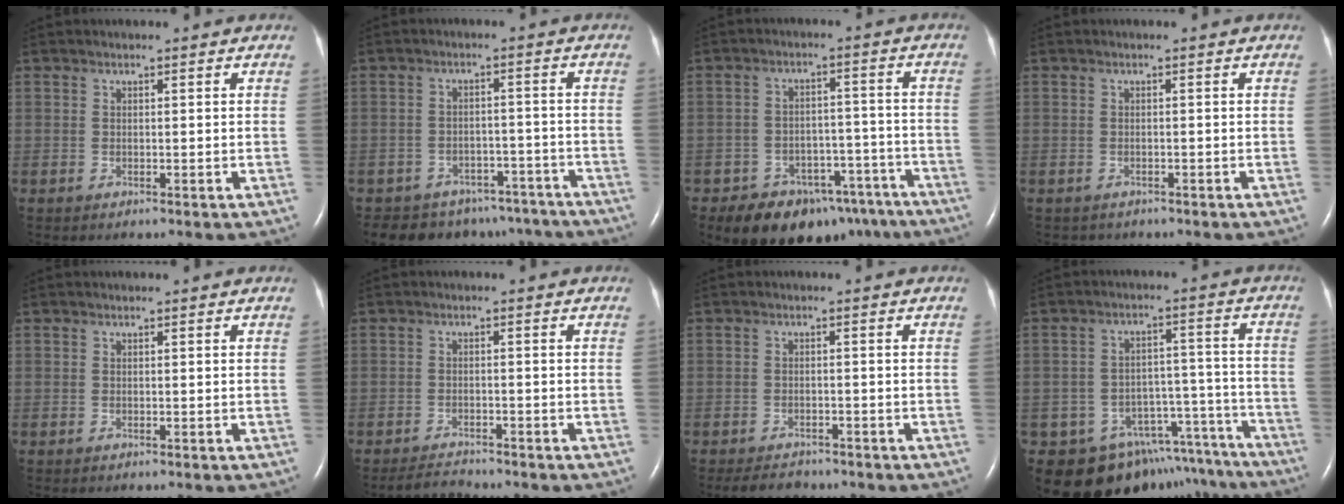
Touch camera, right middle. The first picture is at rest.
{"total": 12.2, "force": [-10.2, 6.3, 2.0], "torque": [-0.023, 0.024, -0.117]}
{"total": 14.6, "force": [-11.1, 7.9, 5.3], "torque": [-0.064, 0.029, -0.144]}
{"total": 1.7, "force": [-1.4, 0.9, 0.0], "torque": [-0.010, 0.001, -0.019]}
{"total": 0.0}
{"total": 2.4, "force": [-2.4, 0.2, 0.2], "torque": [-0.012, -0.013, -0.041]}
{"total": 4.1, "force": [-3.6, 1.6, 1.2], "torque": [-0.024, -0.006, -0.052]}
{"total": 16.5, "force": [-14.1, 8.1, 3.1], "torque": [-0.030, 0.057, -0.175]}